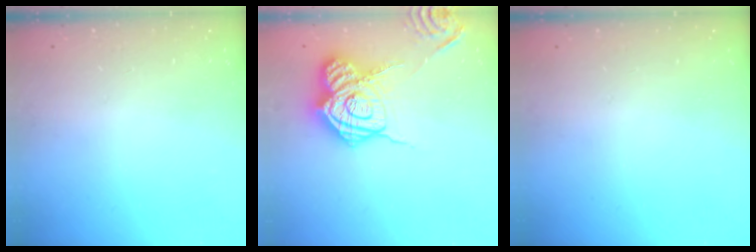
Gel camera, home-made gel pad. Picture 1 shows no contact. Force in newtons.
{"total": 18.9, "press": 18.9, "slide": 1.5}
{"total": 0.0}